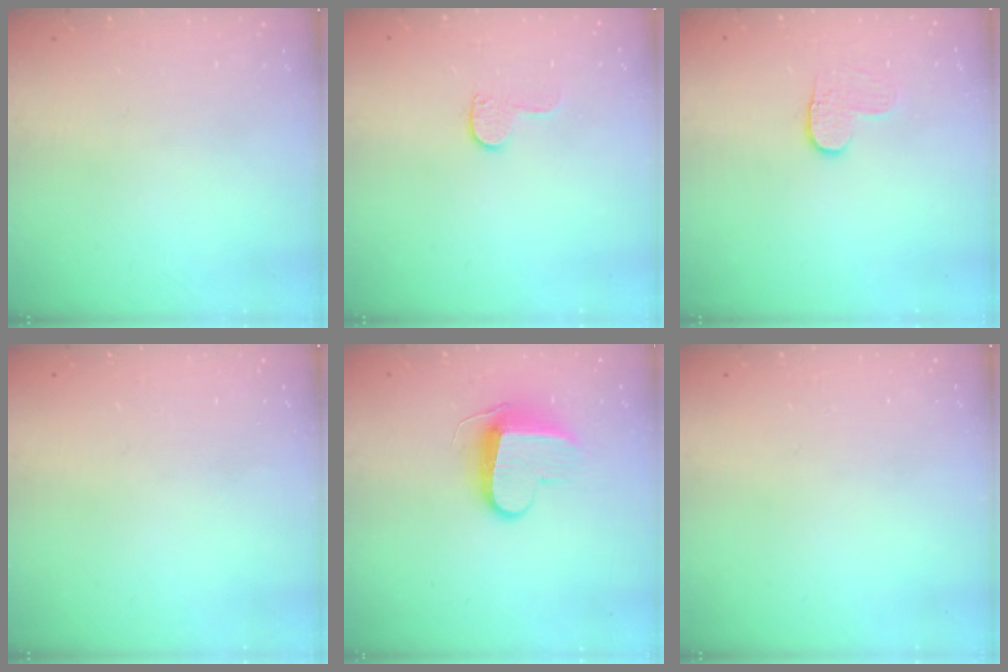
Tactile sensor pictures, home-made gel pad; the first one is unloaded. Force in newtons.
{"total": 6.9, "press": 6.9, "slide": 0.5}
{"total": 3.3, "press": 3.3, "slide": 0.4}
{"total": 0.0}
{"total": 9.3, "press": 9.3, "slide": 0.4}
{"total": 0.0}